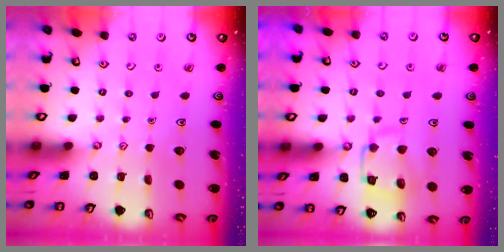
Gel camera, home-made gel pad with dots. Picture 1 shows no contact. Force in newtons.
{"total": 12.2, "press": 12.1, "slide": 1.2}